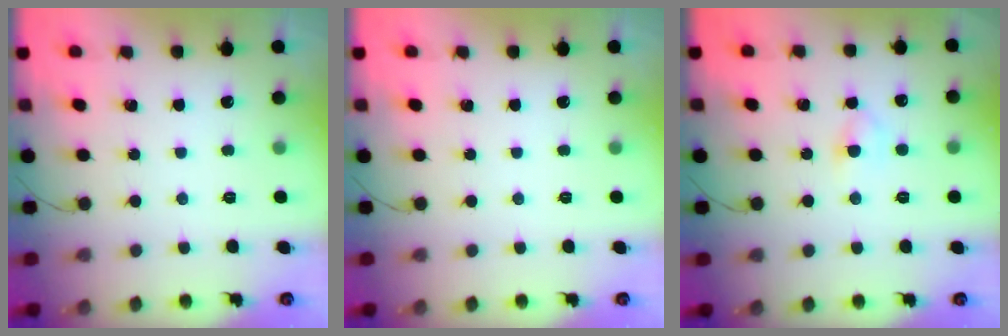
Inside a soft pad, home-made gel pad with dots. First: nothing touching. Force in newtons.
{"total": 0.0}
{"total": 3.9, "press": 3.6, "slide": 1.5}